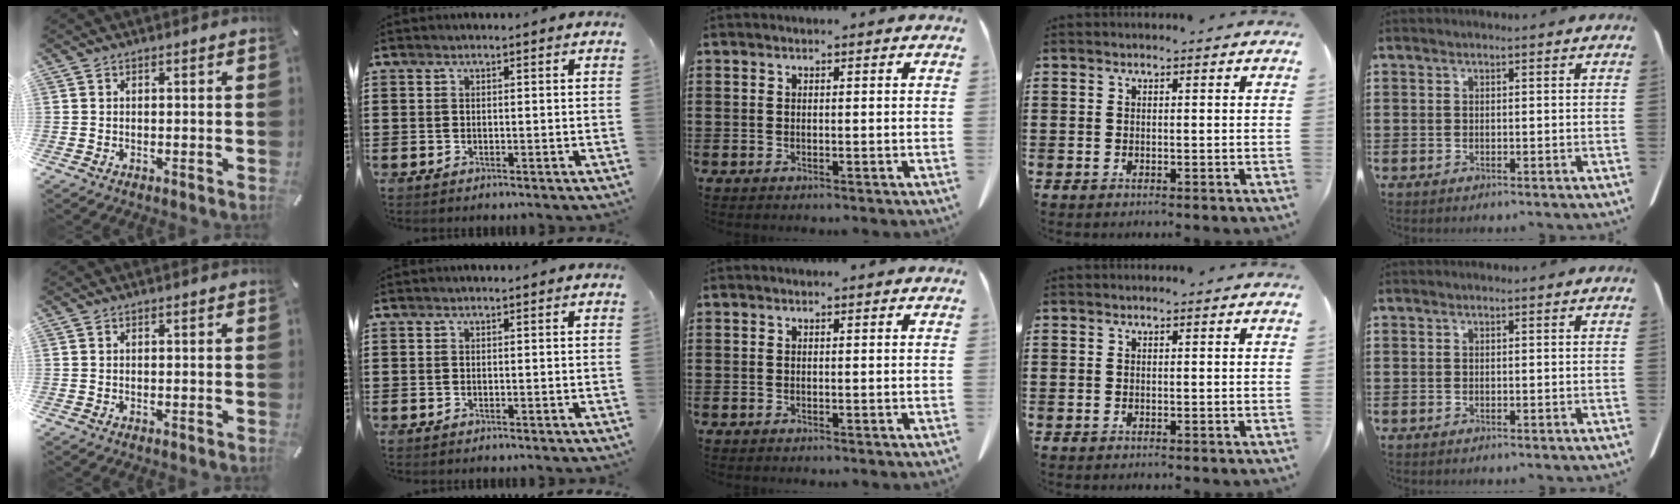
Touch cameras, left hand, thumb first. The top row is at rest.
{}